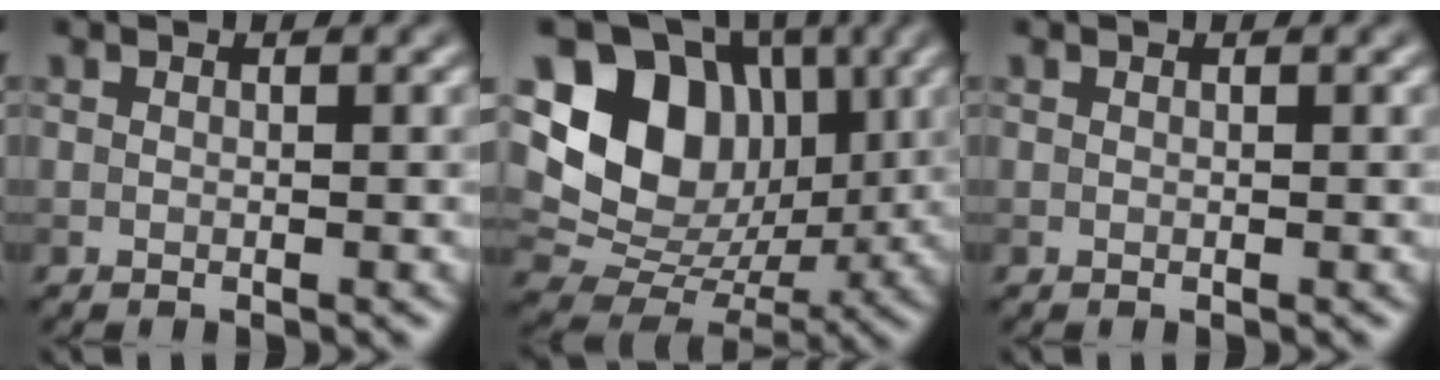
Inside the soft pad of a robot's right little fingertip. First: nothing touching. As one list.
[{"total": 13.6, "force": [3.3, 11.0, 7.4], "torque": [-0.144, 0.022, 0.054]}, {"total": 0.0}]